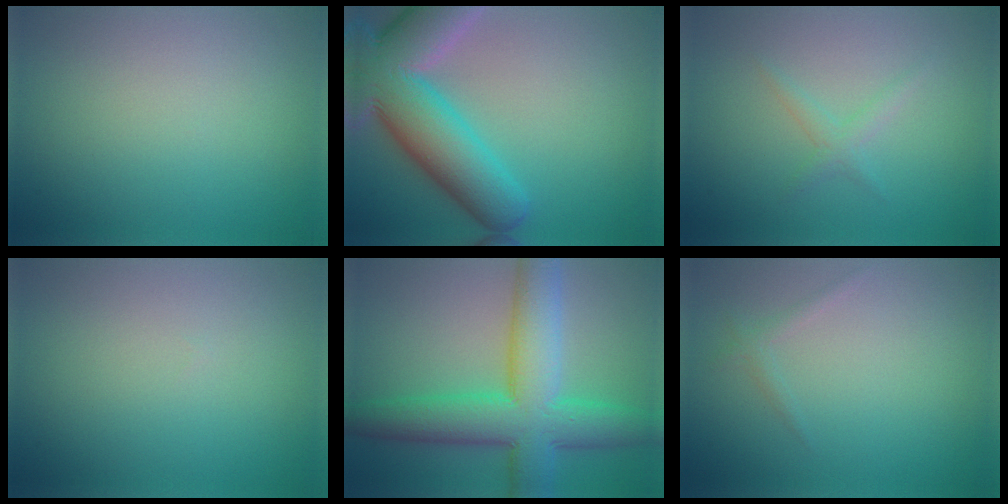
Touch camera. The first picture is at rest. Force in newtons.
{"total": 12.0, "press": 12.0, "slide": 0.9}
{"total": 1.3, "press": 1.3, "slide": 0.0}
{"total": 0.0}
{"total": 10.2, "press": 10.2, "slide": 0.1}
{"total": 0.9, "press": 0.9, "slide": 0.1}